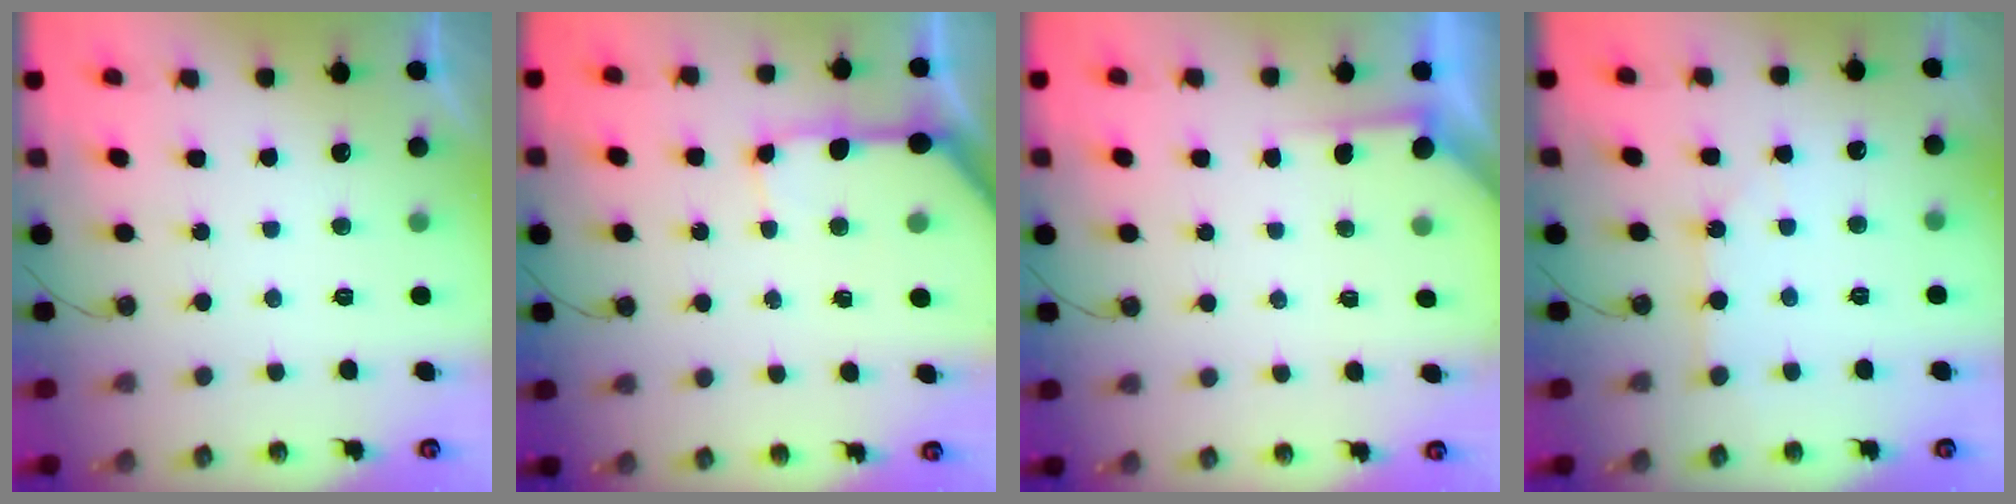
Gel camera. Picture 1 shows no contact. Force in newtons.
{"total": 10.0, "press": 9.9, "slide": 1.3}
{"total": 2.3, "press": 2.3, "slide": 0.3}
{"total": 1.9, "press": 1.9, "slide": 0.0}